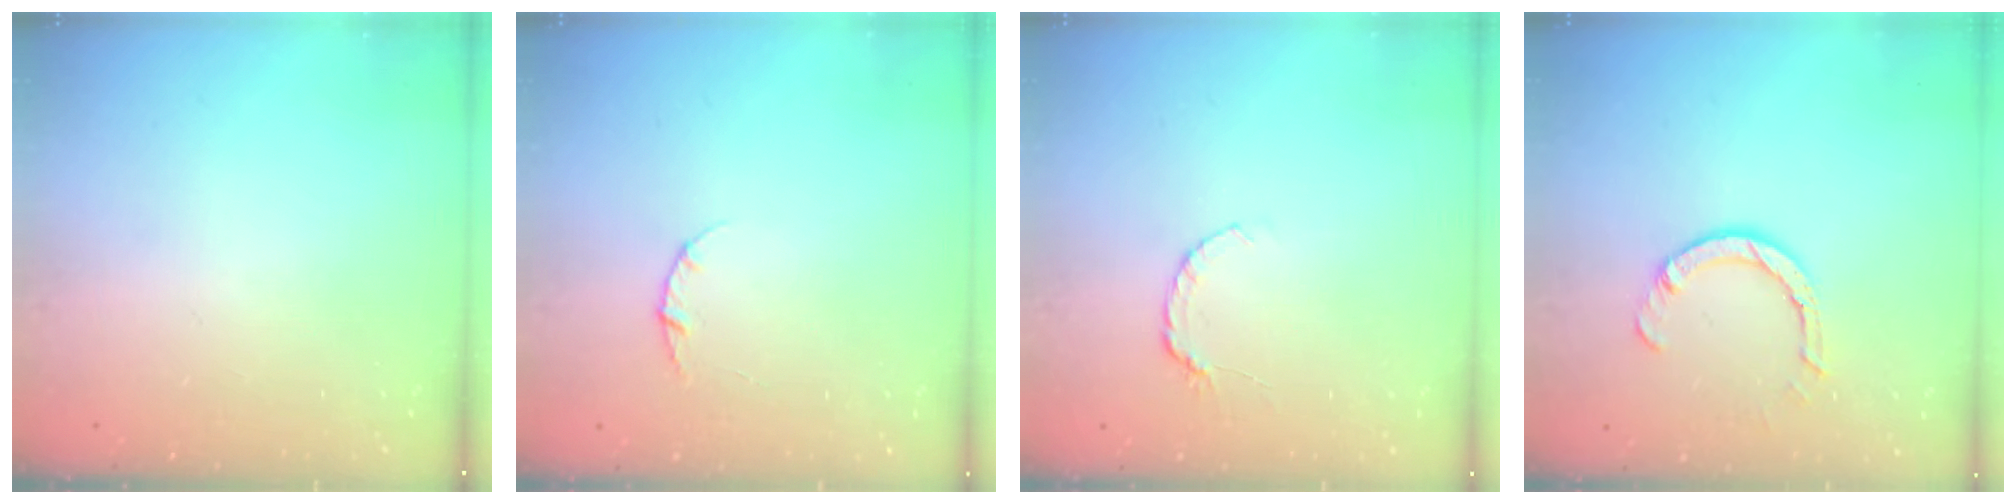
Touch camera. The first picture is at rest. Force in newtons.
{"total": 2.8, "press": 2.8, "slide": 0.4}
{"total": 3.3, "press": 3.3, "slide": 0.3}
{"total": 4.2, "press": 4.2, "slide": 0.1}